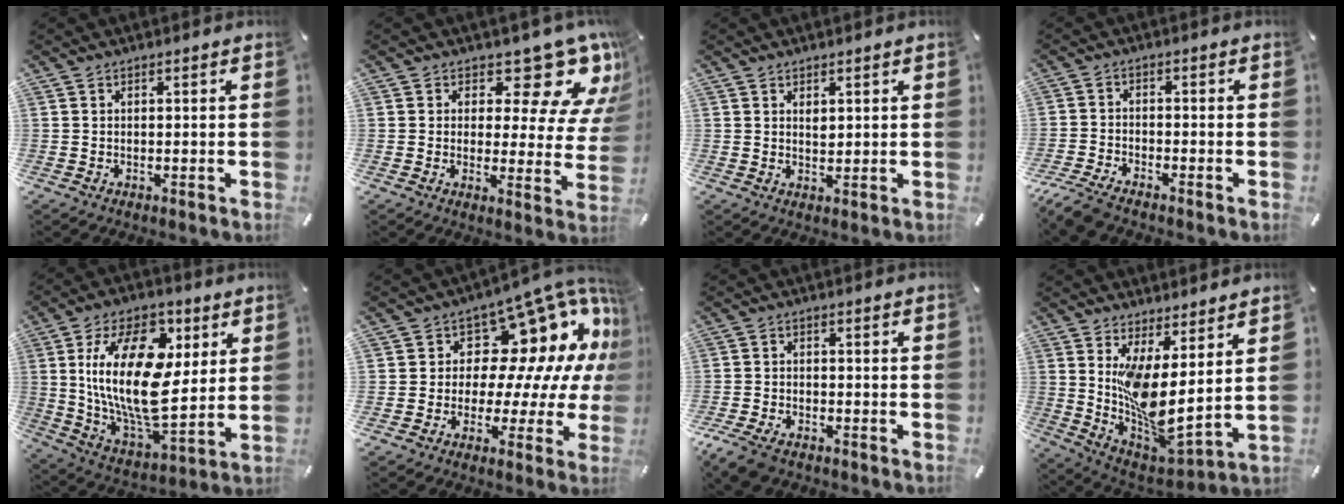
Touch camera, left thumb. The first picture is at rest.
{"total": 13.9, "force": [9.0, 6.3, 8.5], "torque": [-0.101, -0.071, 0.149]}
{"total": 1.8, "force": [1.0, 1.1, 0.9], "torque": [-0.011, -0.003, 0.017]}
{"total": 5.3, "force": [-4.8, 1.1, 2.0], "torque": [-0.055, 0.007, -0.095]}
{"total": 23.9, "force": [6.1, 13.2, 19.0], "torque": [-0.375, -0.016, 0.098]}
{"total": 17.0, "force": [6.5, 11.0, 11.2], "torque": [-0.145, -0.063, 0.113]}
{"total": 5.2, "force": [-3.7, 2.6, 2.4], "torque": [-0.071, 0.008, -0.076]}
{"total": 11.0, "force": [2.6, 4.4, 9.7], "torque": [-0.186, -0.066, 0.055]}